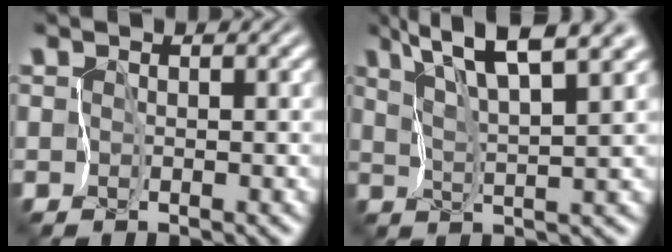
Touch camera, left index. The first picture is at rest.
{"total": 6.9, "force": [4.7, 1.2, 4.9], "torque": [-0.093, 0.010, 0.081]}